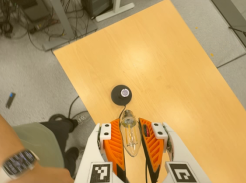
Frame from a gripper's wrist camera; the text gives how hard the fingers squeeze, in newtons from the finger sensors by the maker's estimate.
{"total": 19.1, "left": 21.1, "right": 17.1}